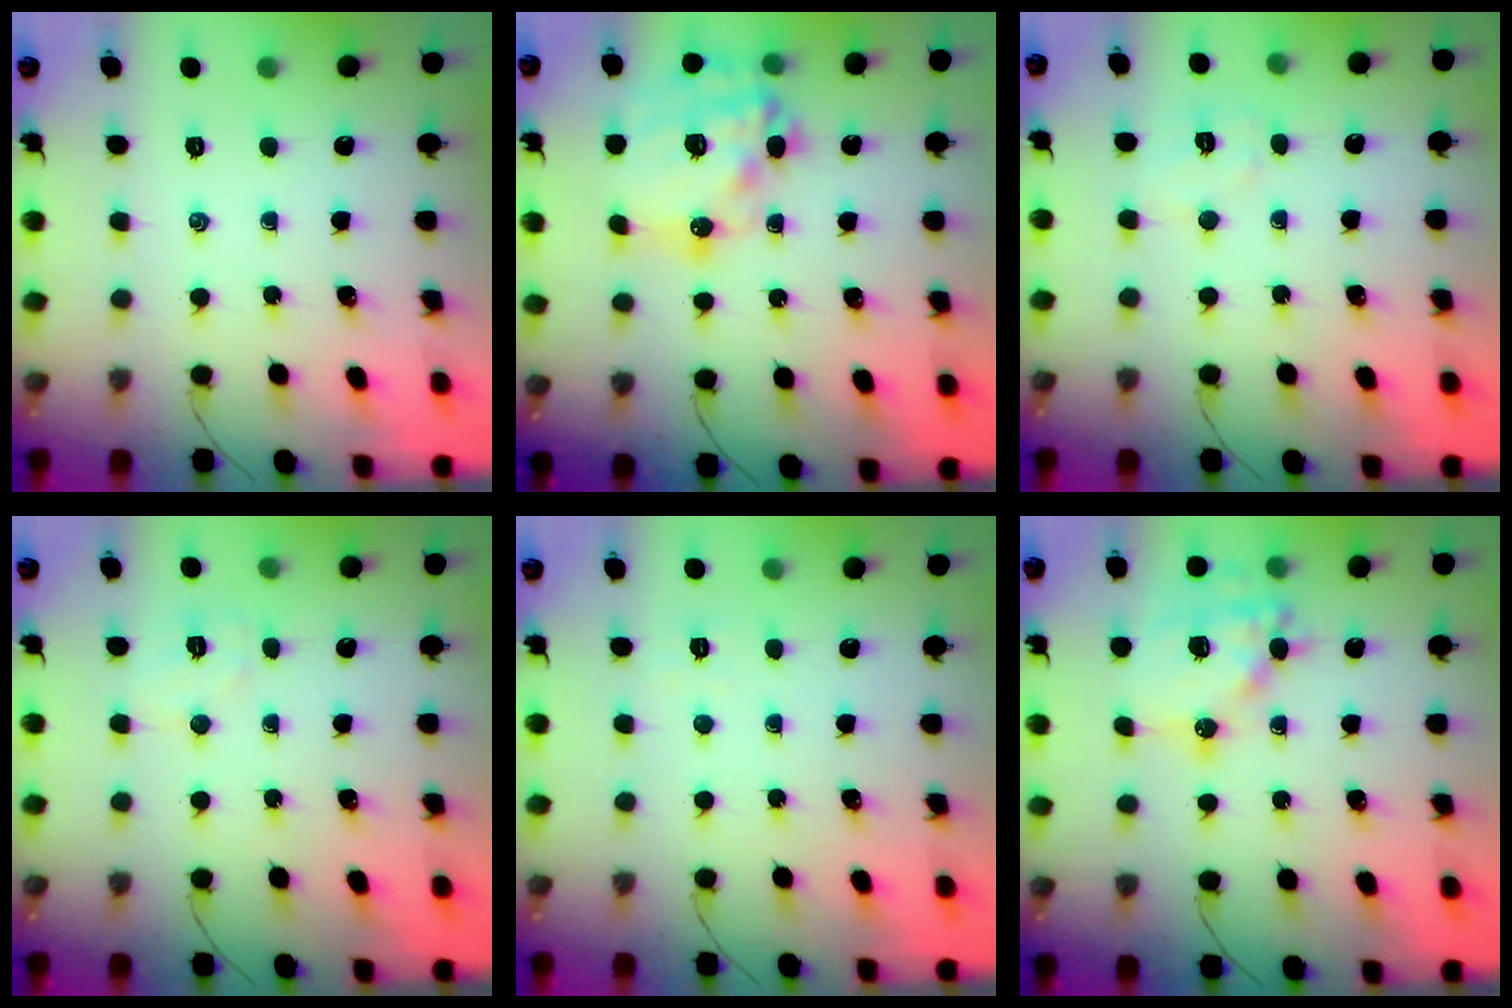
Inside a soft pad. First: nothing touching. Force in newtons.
{"total": 22.8, "press": 22.2, "slide": 4.9}
{"total": 4.4, "press": 4.3, "slide": 1.0}
{"total": 5.6, "press": 5.5, "slide": 1.0}
{"total": 2.8, "press": 2.7, "slide": 0.8}
{"total": 16.8, "press": 16.5, "slide": 3.4}